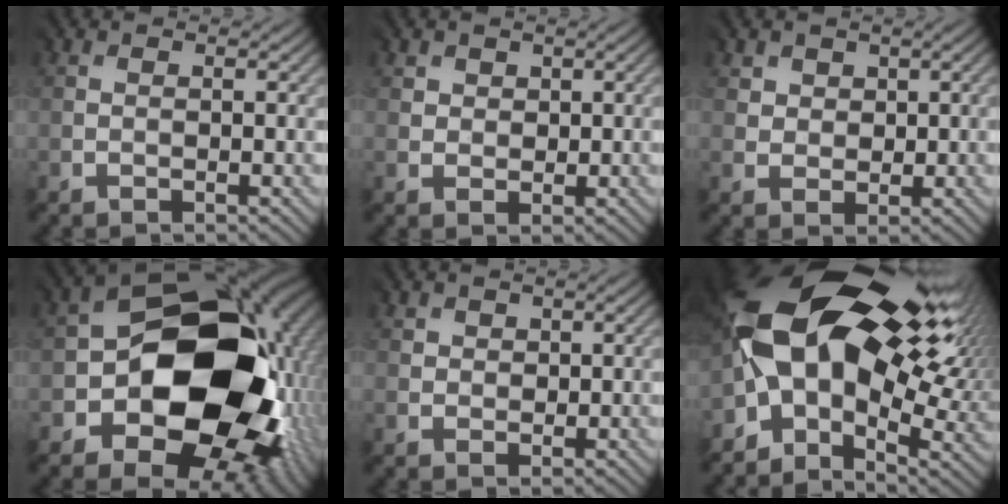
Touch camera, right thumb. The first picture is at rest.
{"total": 1.7, "force": [1.0, 1.4, 0.0], "torque": [-0.007, -0.003, 0.015]}
{"total": 2.6, "force": [1.5, 2.0, 0.1], "torque": [-0.017, -0.010, 0.032]}
{"total": 20.2, "force": [-3.4, 14.6, 13.5], "torque": [-0.193, -0.037, -0.046]}
{"total": 1.4, "force": [0.9, 1.1, -0.1], "torque": [-0.003, -0.002, 0.013]}
{"total": 17.3, "force": [2.7, 10.0, 13.8], "torque": [-0.277, -0.015, 0.059]}